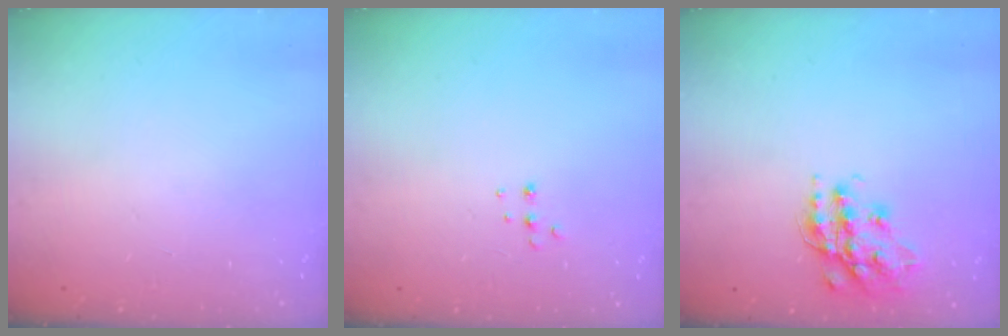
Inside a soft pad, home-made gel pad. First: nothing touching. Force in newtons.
{"total": 3.9, "press": 3.9, "slide": 0.6}
{"total": 15.9, "press": 15.9, "slide": 1.0}